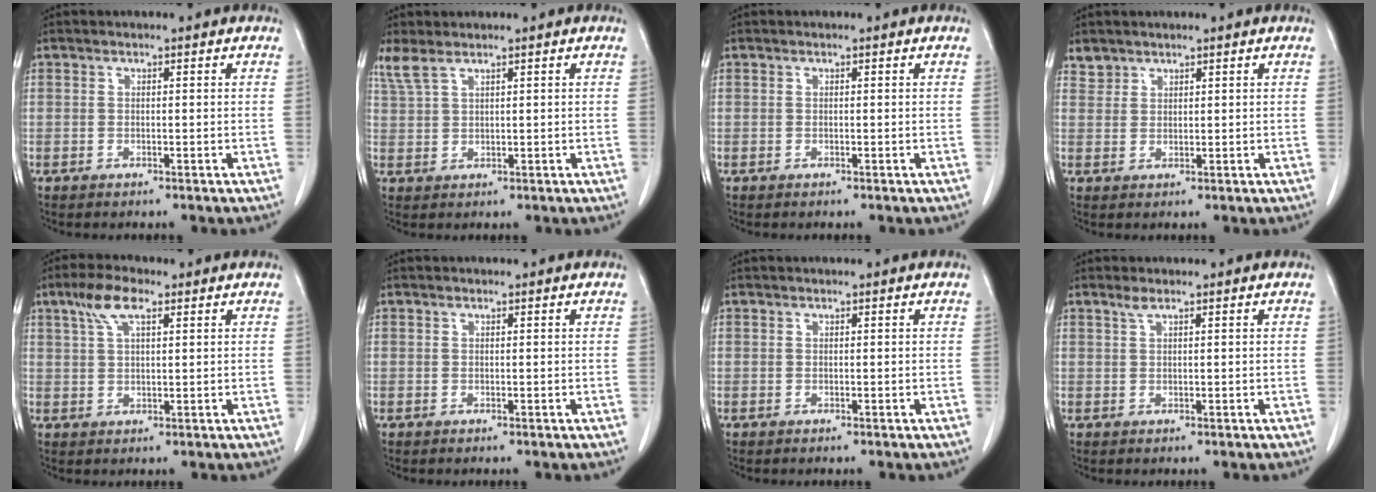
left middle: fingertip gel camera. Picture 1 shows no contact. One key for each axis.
{"total": 2.9, "fx": 2.4, "fy": 0.6, "fz": 1.6, "tx": -0.049, "ty": 0.013, "tz": 0.060}
{"total": 0.0}
{"total": 2.0, "fx": 1.7, "fy": 1.0, "fz": -0.2, "tx": 0.010, "ty": 0.006, "tz": 0.030}
{"total": 5.5, "fx": 3.0, "fy": 1.6, "fz": 4.3, "tx": -0.092, "ty": 0.014, "tz": 0.058}
{"total": 0.0}
{"total": 0.0}
{"total": 1.2, "fx": 0.9, "fy": 0.0, "fz": 0.8, "tx": -0.020, "ty": 0.004, "tz": 0.020}